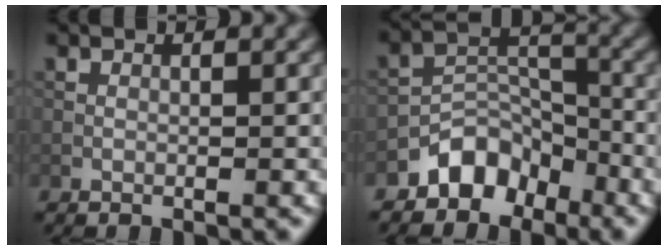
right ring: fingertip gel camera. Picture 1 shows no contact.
{"total": 4.7, "force": [-3.5, 2.8, 1.4], "torque": [-0.007, 0.008, -0.065]}